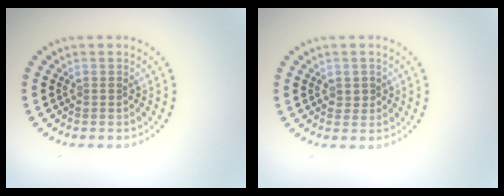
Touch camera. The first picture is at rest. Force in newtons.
{"total": 0.7, "press": 0.7, "slide": 0.2}